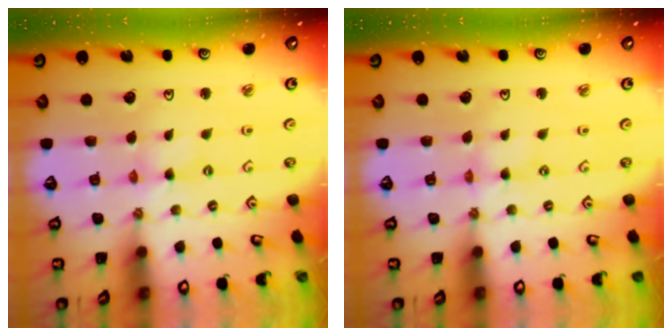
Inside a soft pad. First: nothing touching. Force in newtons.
{"total": 0.0}